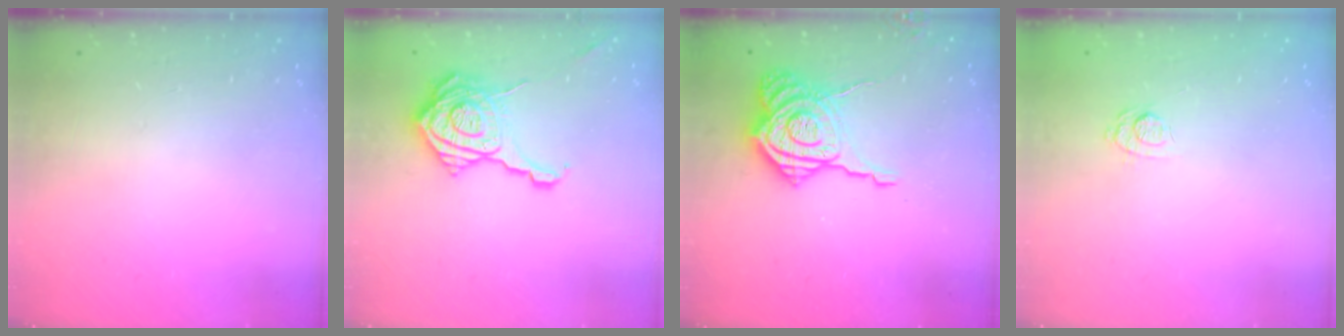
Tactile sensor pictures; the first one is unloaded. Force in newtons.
{"total": 20.0, "press": 19.9, "slide": 0.8}
{"total": 15.0, "press": 15.0, "slide": 1.2}
{"total": 8.1, "press": 7.9, "slide": 1.4}